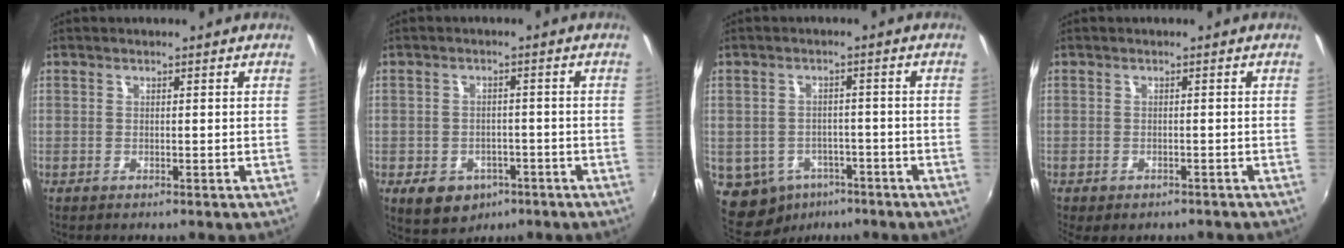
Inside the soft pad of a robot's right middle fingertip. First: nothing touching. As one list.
[{"total": 8.2, "force": [-4.1, 6.1, 3.7], "torque": [-0.086, -0.004, -0.045]}, {"total": 9.0, "force": [-4.7, 6.9, 3.1], "torque": [-0.093, -0.005, -0.055]}, {"total": 3.8, "force": [-2.8, 1.6, 1.9], "torque": [-0.039, -0.020, -0.033]}]